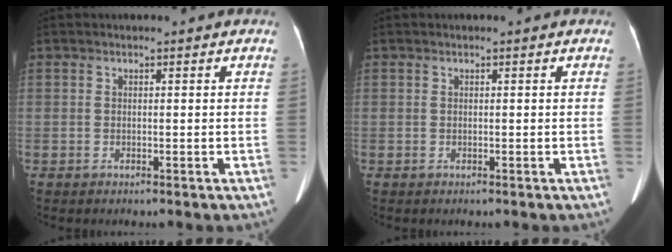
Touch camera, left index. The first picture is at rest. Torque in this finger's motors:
{"motor_torque": [0.02, 0.07, 0.00, 0.00]}